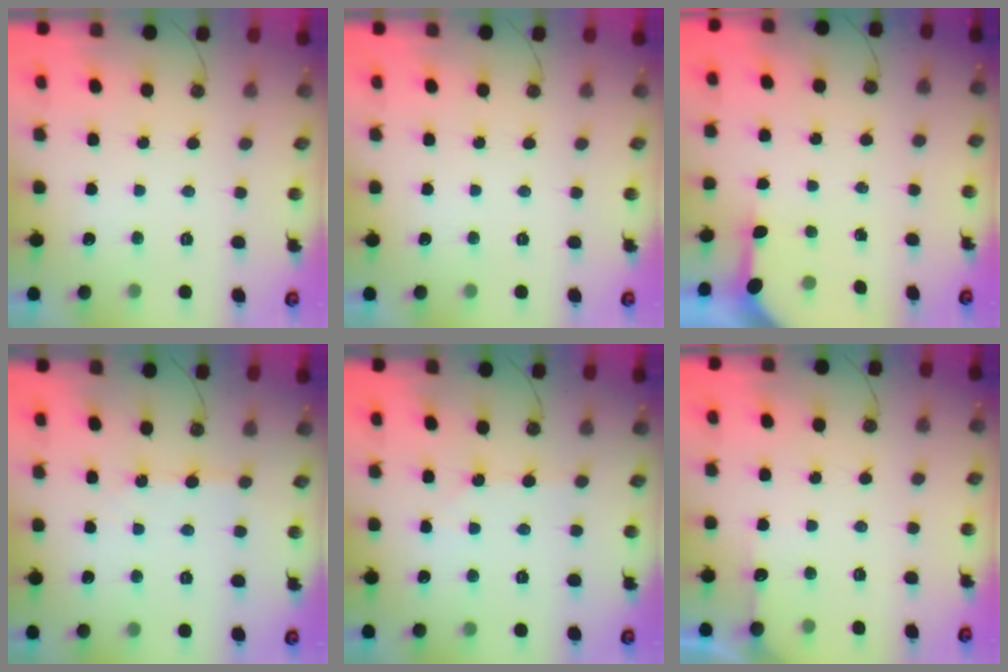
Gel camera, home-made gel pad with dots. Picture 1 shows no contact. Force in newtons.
{"total": 0.0}
{"total": 3.3, "press": 3.3, "slide": 0.3}
{"total": 3.6, "press": 3.5, "slide": 0.4}
{"total": 2.8, "press": 2.7, "slide": 0.5}
{"total": 3.2, "press": 3.2, "slide": 0.5}